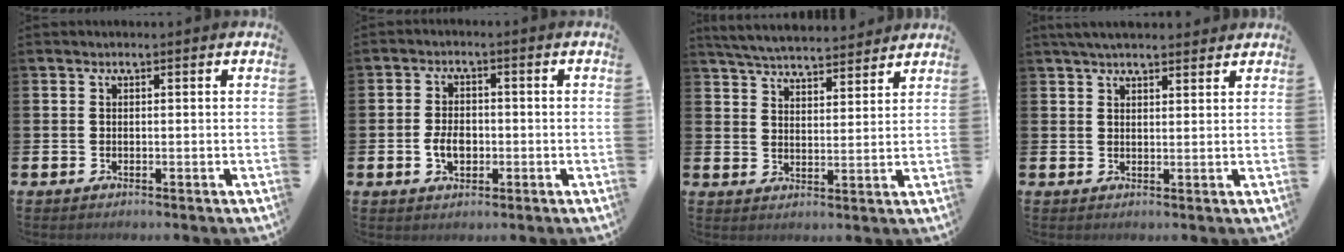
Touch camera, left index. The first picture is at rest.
{"total": 3.7, "force": [-0.7, 2.4, 2.6], "torque": [-0.041, 0.001, -0.016]}
{"total": 5.6, "force": [5.5, 0.7, 0.8], "torque": [-0.035, -0.032, 0.097]}
{"total": 3.6, "force": [3.4, 0.7, 1.1], "torque": [-0.029, -0.005, 0.062]}